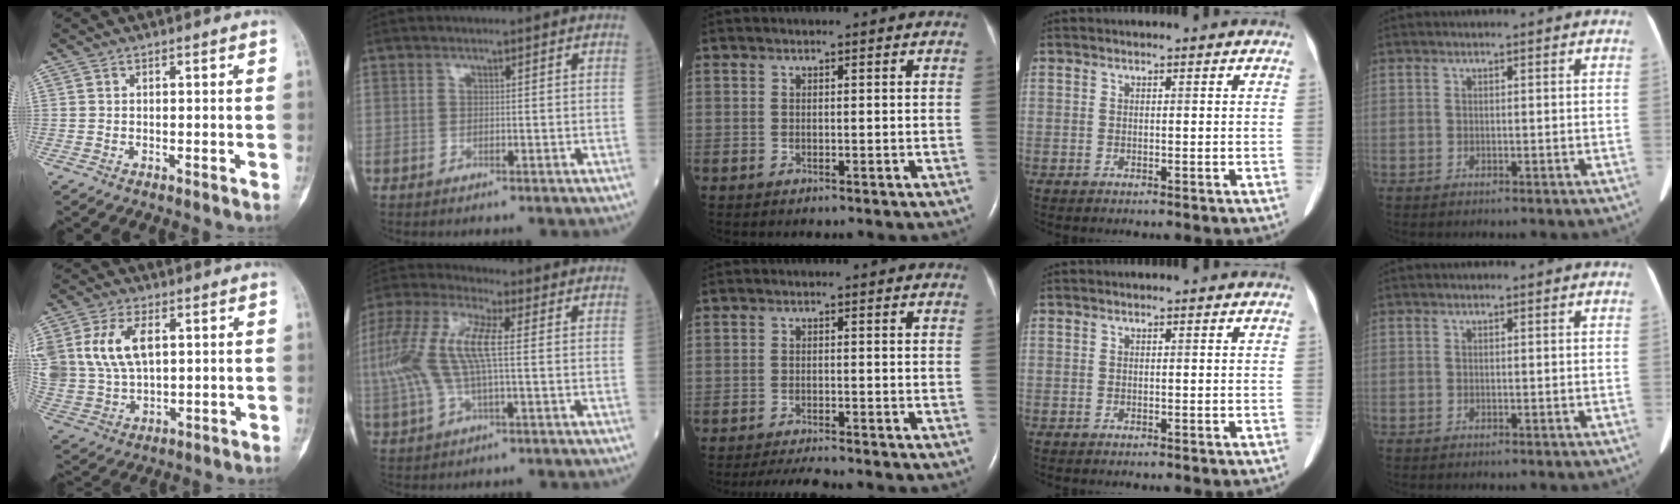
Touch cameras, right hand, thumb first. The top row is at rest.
{"thumb": {"total": 14.0, "force": [3.9, 8.5, 10.5], "torque": [-0.222, -0.002, 0.086]}, "index": {"total": 13.4, "force": [1.1, 3.9, 12.8], "torque": [-0.298, 0.021, 0.019]}, "middle": {"total": 4.5, "force": [-4.2, -0.1, 1.7], "torque": [-0.034, -0.017, -0.067]}}